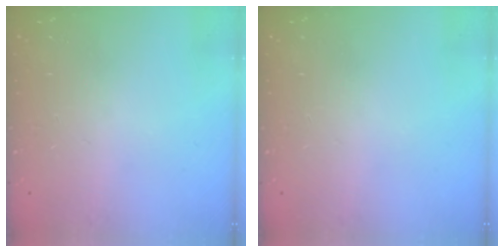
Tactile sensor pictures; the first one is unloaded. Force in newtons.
{"total": 0.0}